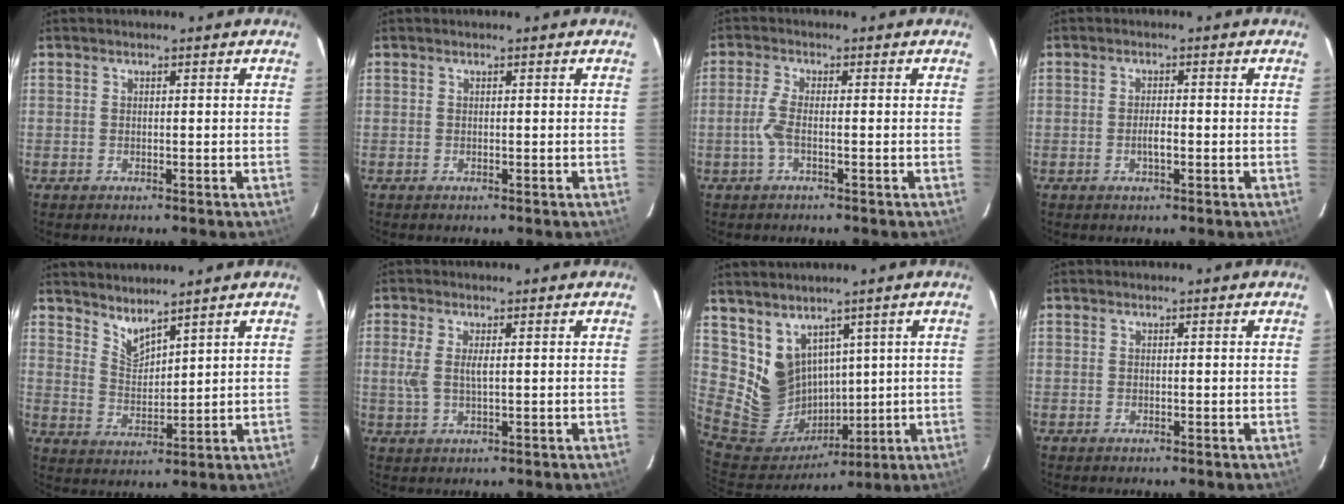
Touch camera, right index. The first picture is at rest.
{"total": 0.0}
{"total": 3.1, "force": [-1.0, 0.4, 2.9], "torque": [-0.072, 0.001, -0.020]}
{"total": 2.1, "force": [-0.6, 0.6, 1.9], "torque": [-0.036, 0.001, -0.011]}
{"total": 5.2, "force": [4.7, 1.0, 2.1], "torque": [-0.035, -0.007, 0.090]}
{"total": 3.8, "force": [0.7, 1.3, 3.5], "torque": [-0.079, 0.000, 0.012]}
{"total": 11.6, "force": [6.1, 9.3, 3.4], "torque": [-0.080, -0.004, 0.150]}
{"total": 0.0}